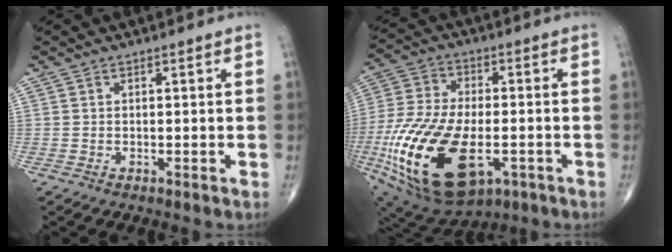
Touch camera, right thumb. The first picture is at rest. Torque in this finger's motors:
{"motor_torque": [2.75, 1.50, 2.53, -0.23, 0.91]}